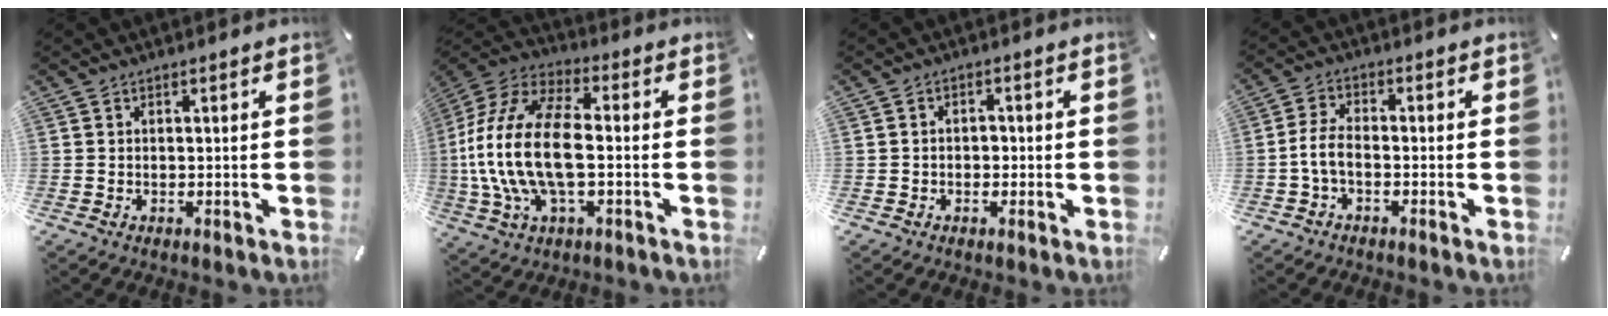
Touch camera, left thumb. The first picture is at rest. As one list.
[{"total": 19.2, "force": [-2.0, 10.1, 16.2], "torque": [-0.354, -0.003, -0.038]}, {"total": 2.2, "force": [-0.5, 1.8, 1.3], "torque": [-0.026, 0.006, -0.011]}, {"total": 5.5, "force": [-1.8, 2.8, 4.4], "torque": [-0.101, 0.005, -0.039]}]